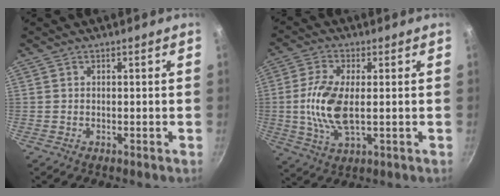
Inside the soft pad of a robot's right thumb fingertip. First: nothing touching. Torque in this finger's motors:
{"motor_torque": [-0.03, 0.11, 0.39, 0.02, 0.15]}